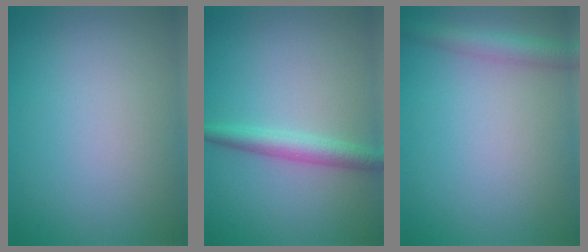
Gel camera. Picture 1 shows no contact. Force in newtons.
{"total": 2.7, "press": 2.7, "slide": 0.0}
{"total": 2.9, "press": 2.9, "slide": 0.1}